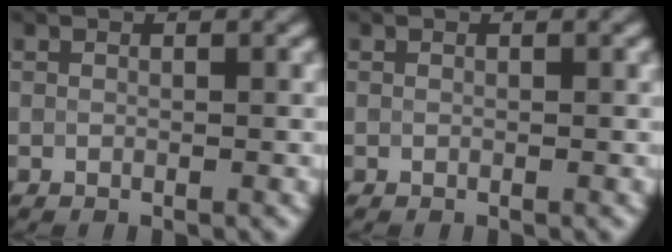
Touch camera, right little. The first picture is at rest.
{"total": 0.0}